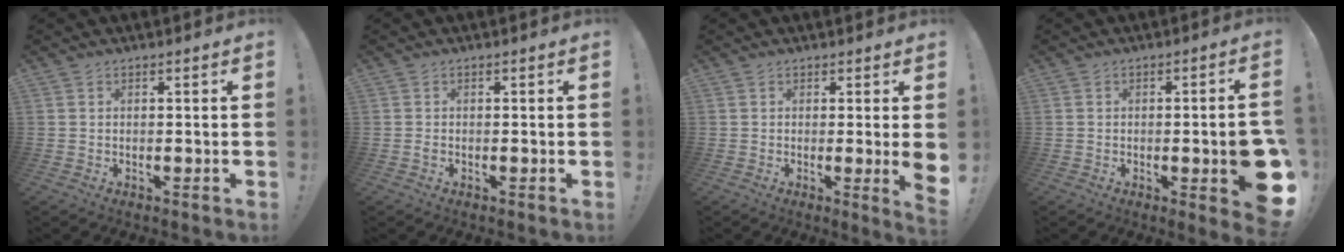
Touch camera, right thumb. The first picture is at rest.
{"total": 0.6, "force": [-0.4, 0.2, 0.3], "torque": [-0.013, 0.004, -0.007]}
{"total": 4.7, "force": [0.2, -0.1, 4.7], "torque": [-0.060, -0.018, 0.006]}
{"total": 9.1, "force": [-2.3, 2.1, 8.5], "torque": [-0.100, -0.003, -0.033]}